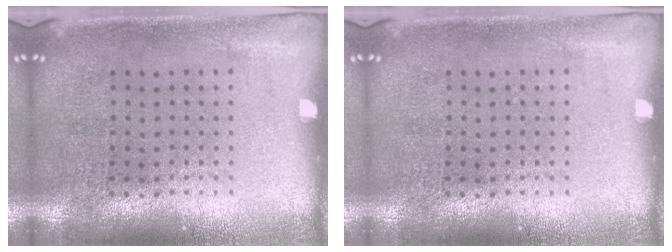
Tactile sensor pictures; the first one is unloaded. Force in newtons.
{"total": 0.0}